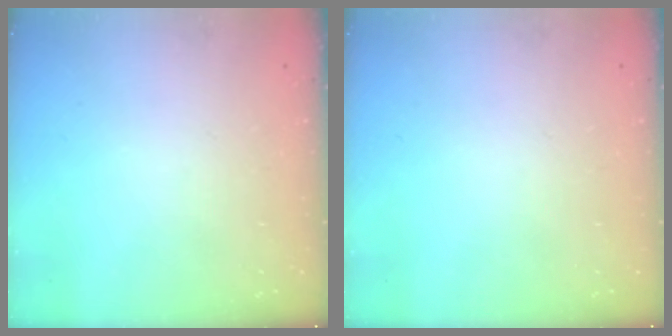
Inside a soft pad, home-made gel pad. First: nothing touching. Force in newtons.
{"total": 0.0}